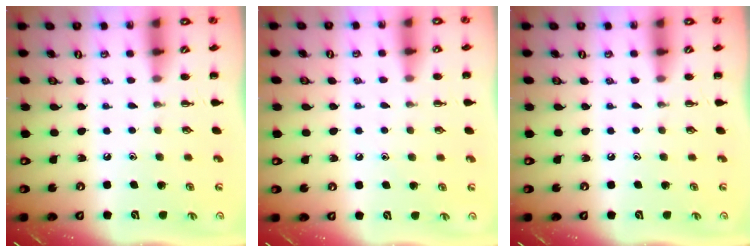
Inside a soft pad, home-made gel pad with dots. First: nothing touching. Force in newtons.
{"total": 6.4, "press": 6.2, "slide": 1.8}
{"total": 0.0}